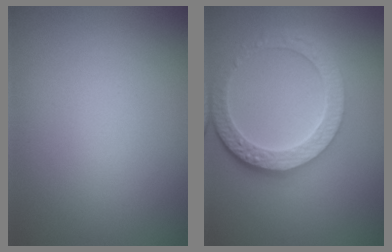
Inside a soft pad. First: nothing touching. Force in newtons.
{"total": 6.2, "press": 4.6, "slide": 4.1}